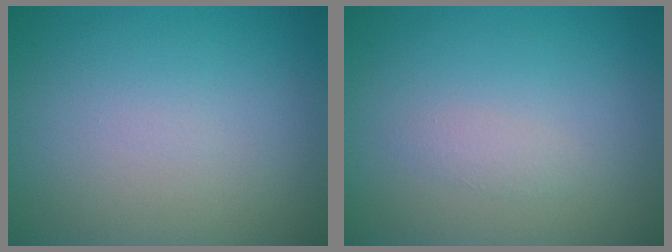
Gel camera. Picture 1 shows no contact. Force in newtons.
{"total": 0.9, "press": 0.9, "slide": 0.0}